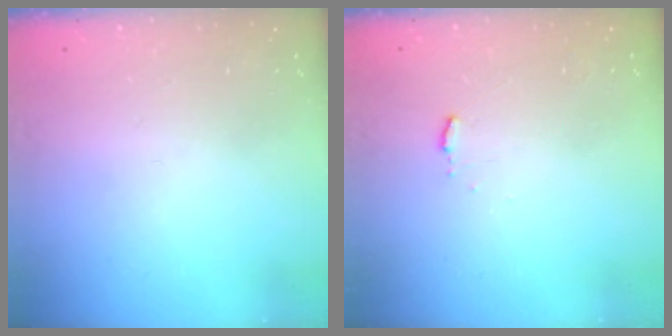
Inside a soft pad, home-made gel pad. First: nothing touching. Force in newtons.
{"total": 4.3, "press": 4.3, "slide": 0.4}